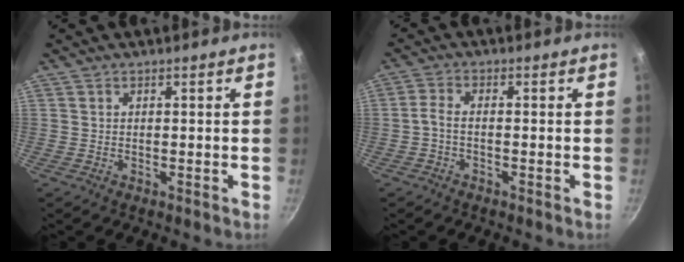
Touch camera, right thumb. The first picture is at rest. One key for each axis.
{"total": 2.6, "fx": -1.0, "fy": 1.1, "fz": 2.2, "tx": -0.058, "ty": 0.013, "tz": -0.029}